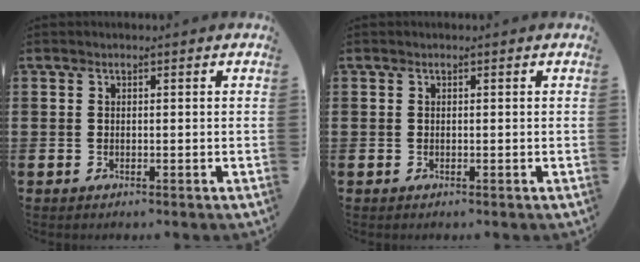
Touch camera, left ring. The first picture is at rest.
{"total": 0.0}